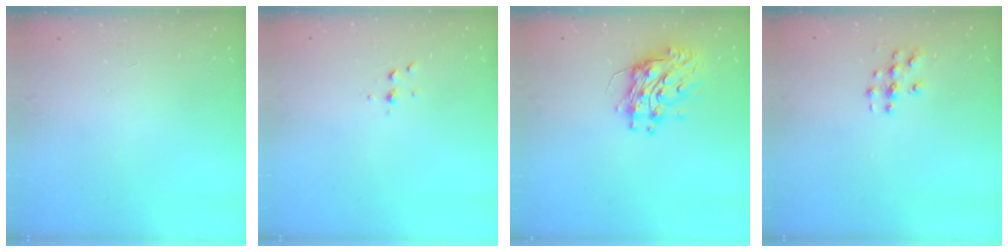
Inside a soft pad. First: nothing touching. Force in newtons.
{"total": 2.6, "press": 2.6, "slide": 0.3}
{"total": 10.1, "press": 10.1, "slide": 1.0}
{"total": 3.6, "press": 3.6, "slide": 0.3}